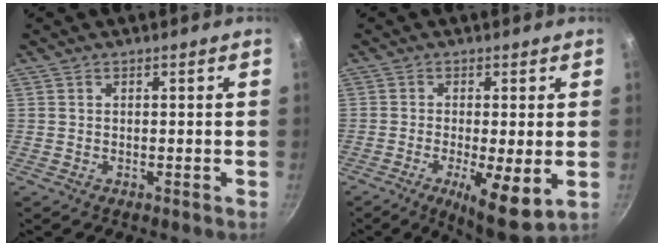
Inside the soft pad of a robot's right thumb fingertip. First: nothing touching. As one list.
[{"total": 9.3, "force": [-2.1, 2.1, 8.8], "torque": [-0.142, -0.012, -0.026]}]